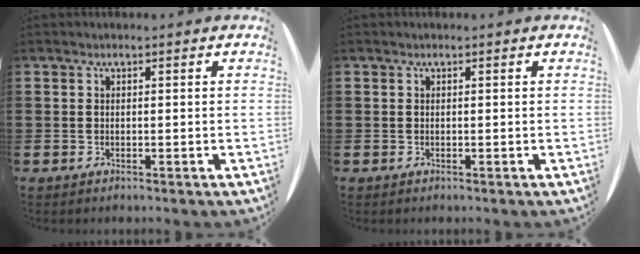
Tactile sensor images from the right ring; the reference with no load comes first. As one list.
[{"total": 0.0}]